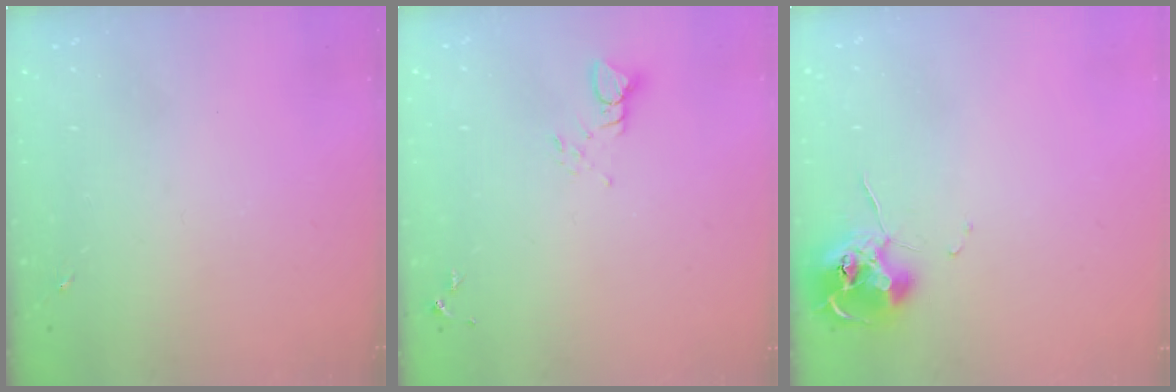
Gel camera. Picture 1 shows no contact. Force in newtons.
{"total": 4.0, "press": 4.0, "slide": 0.1}
{"total": 9.8, "press": 9.8, "slide": 0.5}